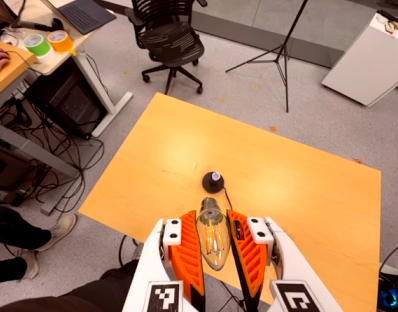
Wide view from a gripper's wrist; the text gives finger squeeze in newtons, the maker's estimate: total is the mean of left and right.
{"total": 12.0, "left": 11.7, "right": 12.3}